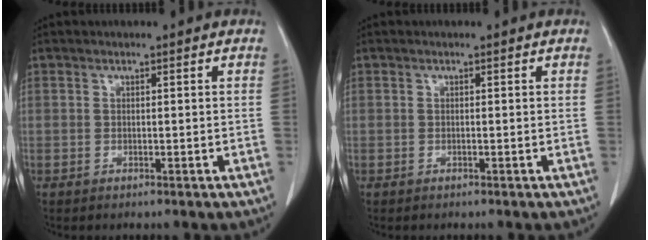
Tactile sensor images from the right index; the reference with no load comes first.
{"total": 0.0}